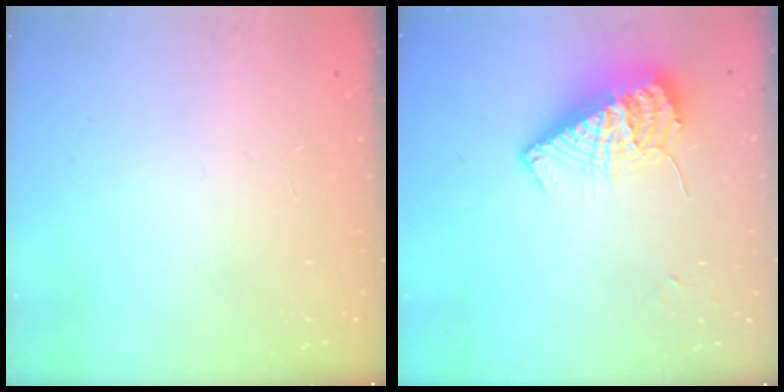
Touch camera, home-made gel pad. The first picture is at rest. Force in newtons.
{"total": 11.8, "press": 11.7, "slide": 1.0}